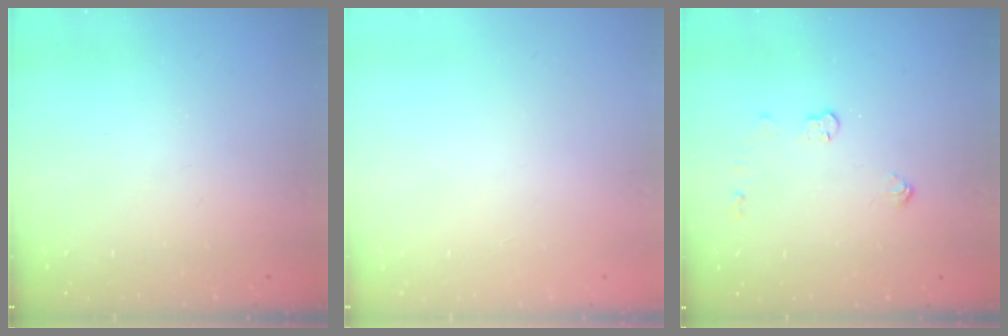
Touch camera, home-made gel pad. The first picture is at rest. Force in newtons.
{"total": 0.0}
{"total": 4.4, "press": 4.3, "slide": 0.5}